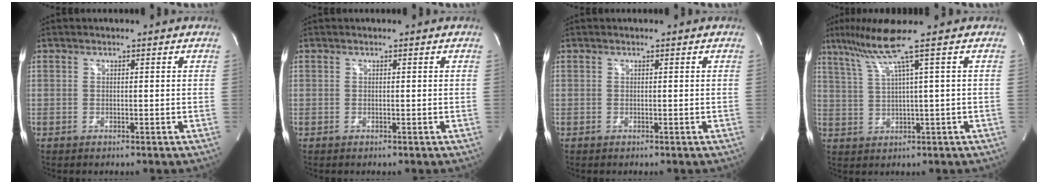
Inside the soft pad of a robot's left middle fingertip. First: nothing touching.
{"total": 0.0}
{"total": 0.0}
{"total": 7.3, "force": [4.2, -2.4, 5.5], "torque": [-0.111, 0.012, 0.084]}